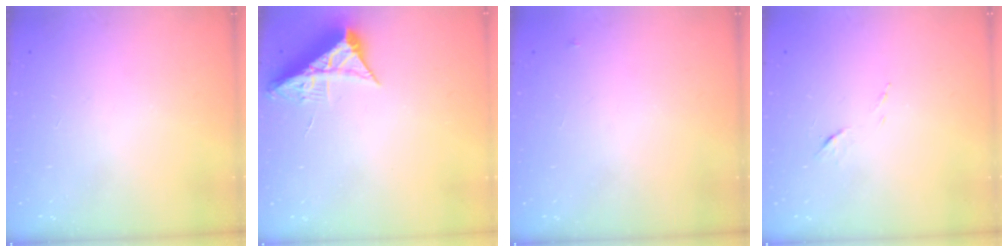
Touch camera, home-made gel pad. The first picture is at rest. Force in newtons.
{"total": 7.7, "press": 7.7, "slide": 0.4}
{"total": 2.6, "press": 2.6, "slide": 0.2}
{"total": 5.5, "press": 5.5, "slide": 0.5}